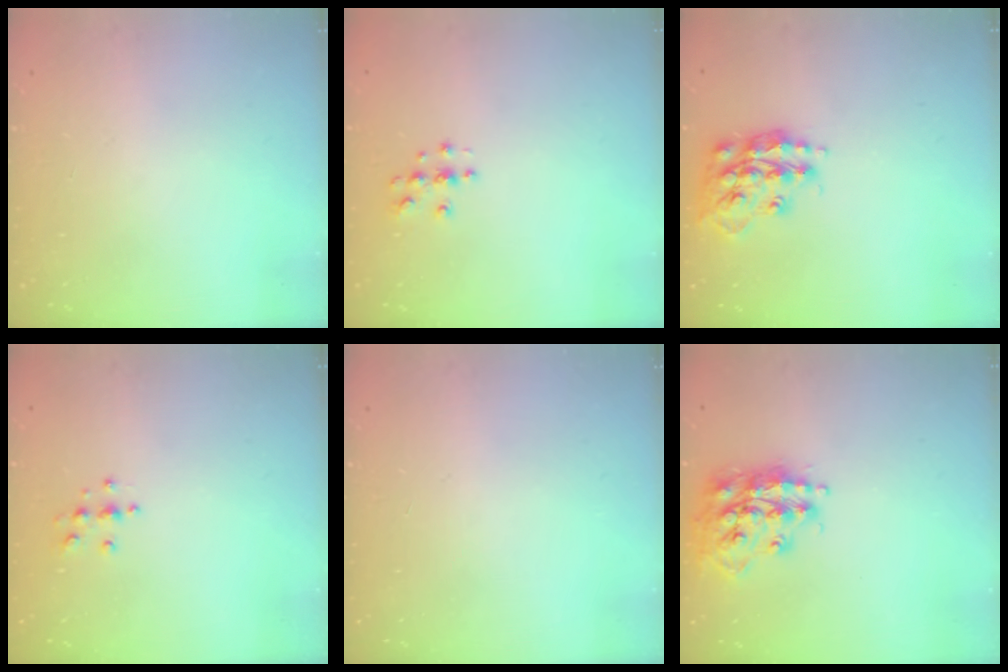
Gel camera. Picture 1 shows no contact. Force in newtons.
{"total": 4.0, "press": 4.0, "slide": 0.5}
{"total": 16.0, "press": 16.0, "slide": 1.2}
{"total": 4.6, "press": 4.5, "slide": 0.6}
{"total": 0.0}
{"total": 17.1, "press": 17.0, "slide": 1.5}